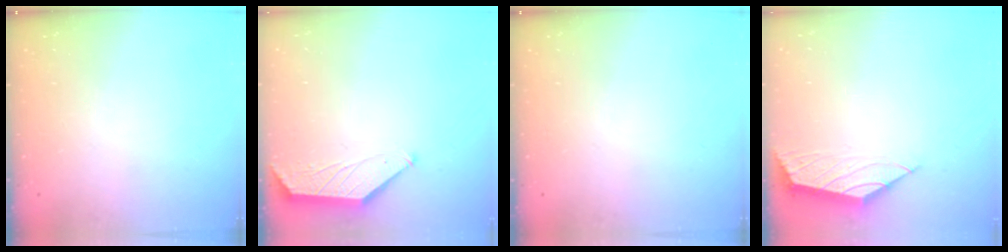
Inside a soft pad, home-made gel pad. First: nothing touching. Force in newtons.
{"total": 1.4, "press": 1.4, "slide": 0.3}
{"total": 0.0}
{"total": 2.1, "press": 2.0, "slide": 0.5}